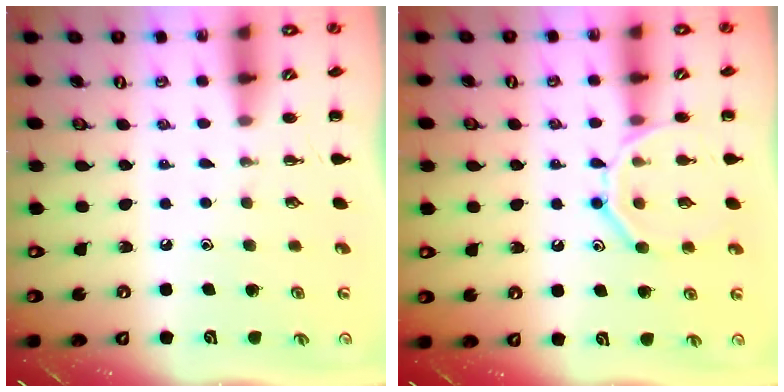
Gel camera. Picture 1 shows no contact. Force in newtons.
{"total": 12.6, "press": 12.6, "slide": 1.2}